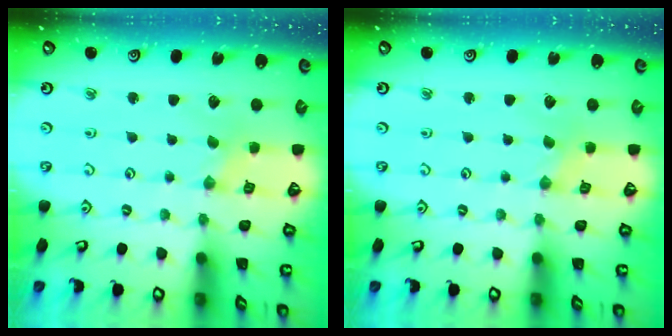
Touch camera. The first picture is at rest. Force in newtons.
{"total": 0.0}